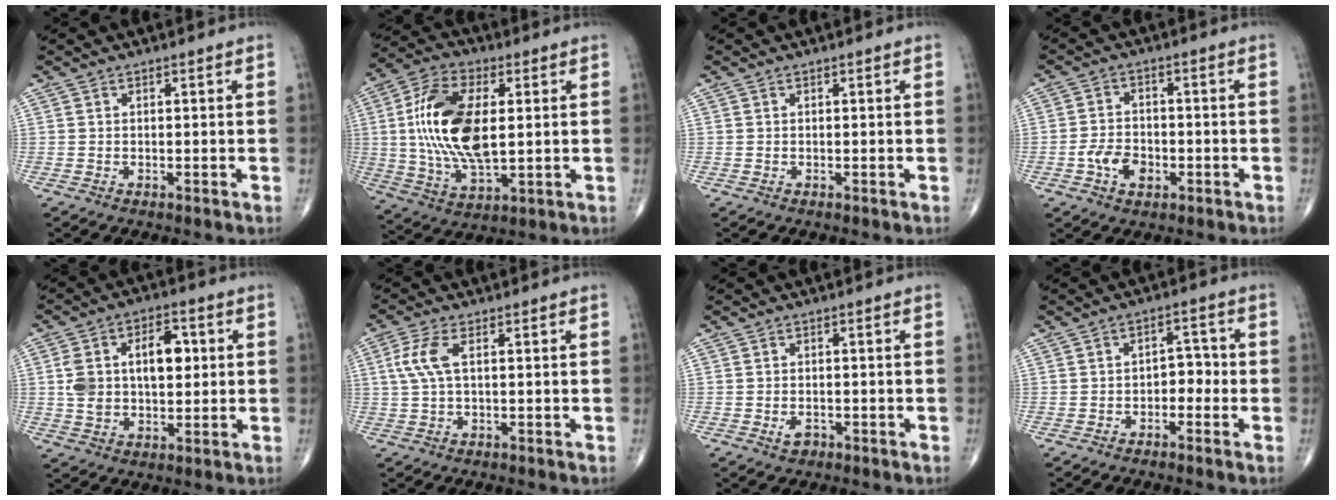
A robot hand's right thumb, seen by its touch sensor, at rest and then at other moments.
{"total": 18.1, "force": [2.0, 9.0, 15.5], "torque": [-0.304, -0.003, 0.039]}
{"total": 0.0}
{"total": 6.2, "force": [-2.1, 4.2, 4.1], "torque": [-0.059, 0.012, -0.039]}
{"total": 12.3, "force": [1.8, 7.4, 9.6], "torque": [-0.147, 0.016, 0.035]}
{"total": 5.3, "force": [1.1, 2.2, 4.7], "torque": [-0.128, 0.015, 0.023]}
{"total": 2.0, "force": [-0.9, 1.4, 1.1], "torque": [-0.016, 0.003, -0.012]}
{"total": 3.9, "force": [-1.2, 2.6, 2.6], "torque": [-0.019, 0.019, -0.027]}